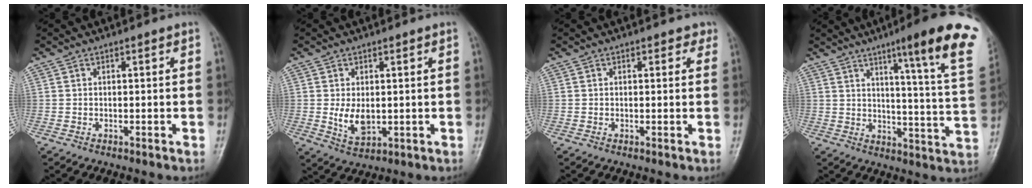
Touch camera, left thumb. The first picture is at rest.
{"total": 5.2, "force": [0.2, 3.2, 4.1], "torque": [-0.064, -0.013, 0.014]}
{"total": 1.8, "force": [1.1, 1.1, 0.8], "torque": [0.009, -0.002, 0.007]}
{"total": 19.8, "force": [11.0, 1.4, 16.4], "torque": [-0.199, -0.050, 0.138]}